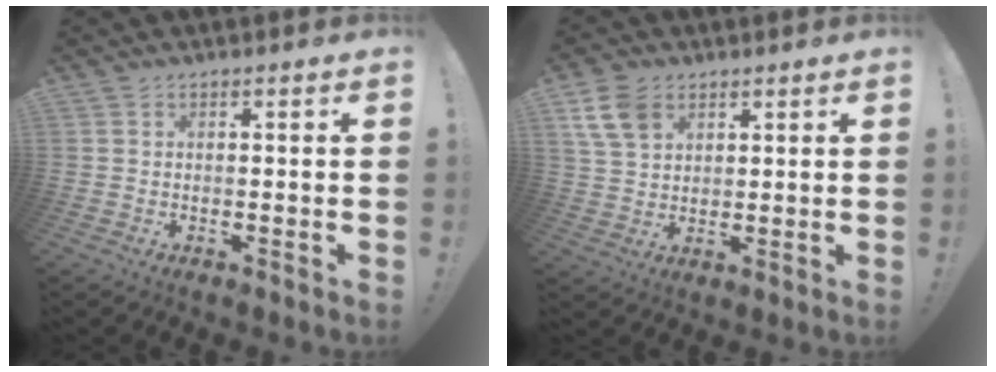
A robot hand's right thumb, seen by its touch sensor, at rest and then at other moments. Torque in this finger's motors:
{"motor_torque": [0.02, 0.02, 0.16, 0.13, 0.01]}